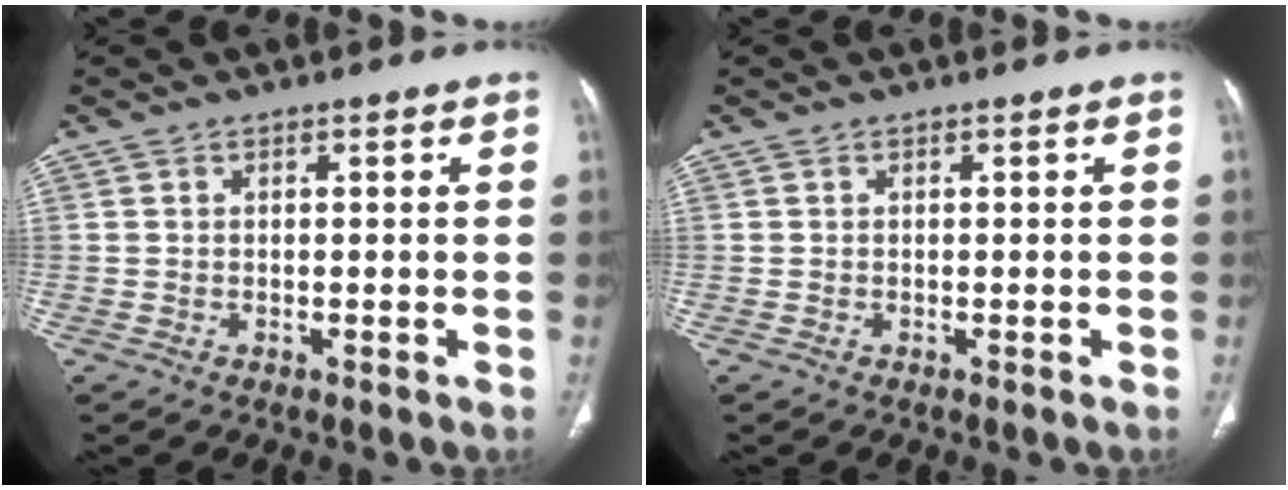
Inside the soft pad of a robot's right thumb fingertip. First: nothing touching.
{"total": 0.0}